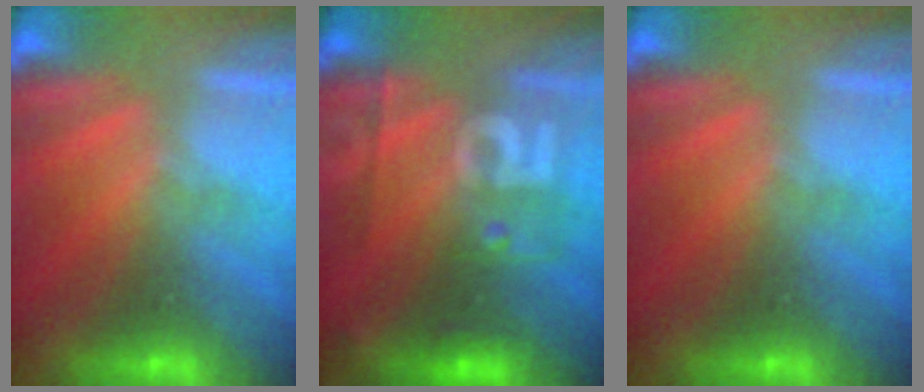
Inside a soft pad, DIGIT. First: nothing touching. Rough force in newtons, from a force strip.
{"total": 2.4}
{"total": 0.0}